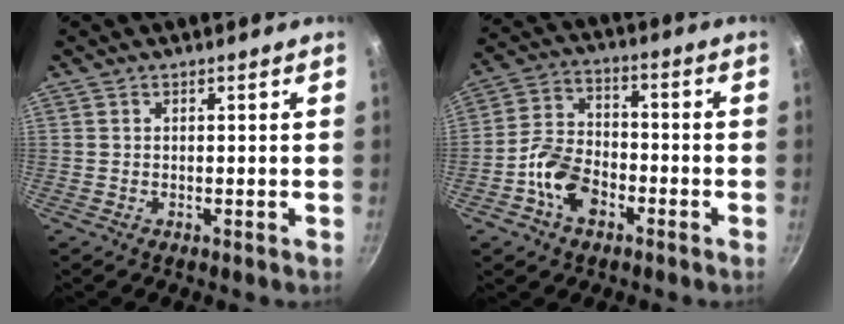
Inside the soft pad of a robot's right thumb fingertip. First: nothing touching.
{"total": 10.1, "force": [-4.4, 6.7, 6.2], "torque": [-0.099, 0.038, -0.090]}